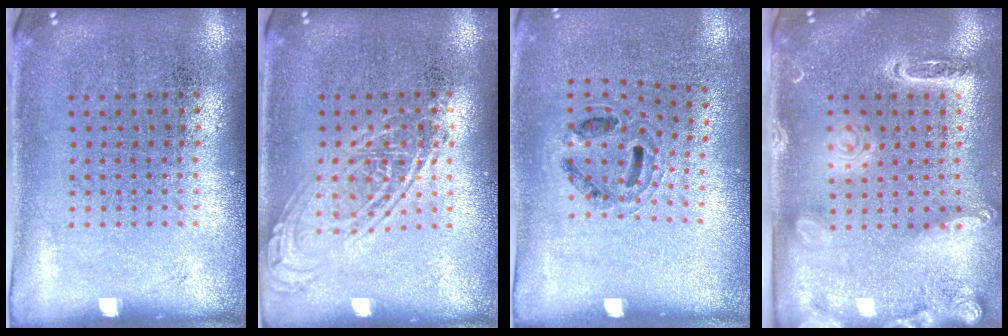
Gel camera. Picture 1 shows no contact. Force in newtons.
{"total": 2.5, "press": 2.5, "slide": 0.3}
{"total": 1.0, "press": 0.8, "slide": 0.5}
{"total": 2.2, "press": 1.9, "slide": 1.1}